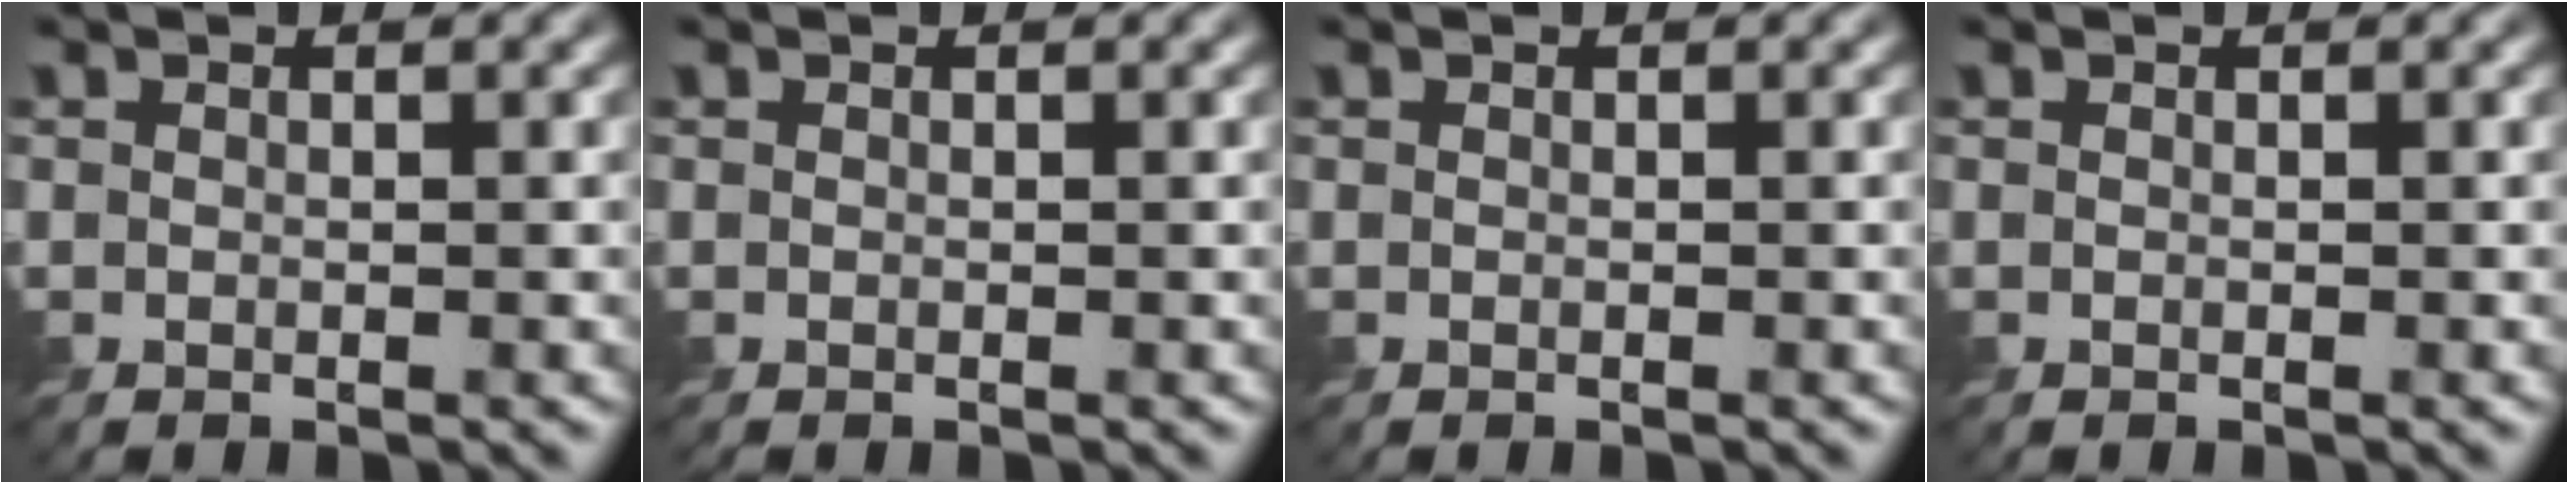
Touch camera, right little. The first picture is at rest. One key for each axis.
{"total": 0.0}
{"total": 0.0}
{"total": 0.0}